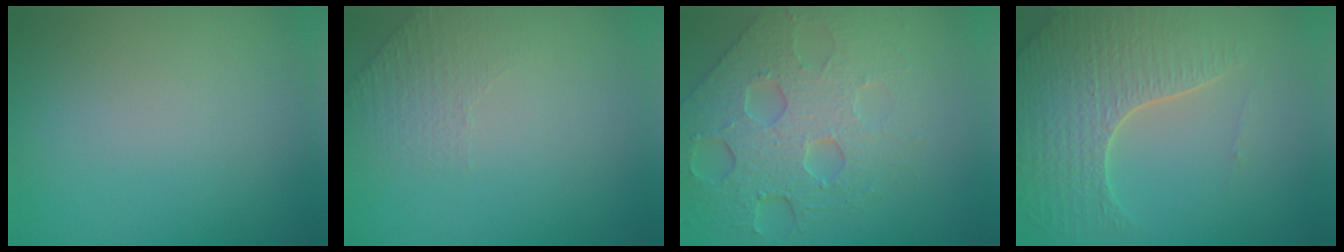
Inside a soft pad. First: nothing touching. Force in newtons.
{"total": 1.3, "press": 0.8, "slide": 1.1}
{"total": 8.0, "press": 5.6, "slide": 5.8}
{"total": 6.2, "press": 4.9, "slide": 3.9}